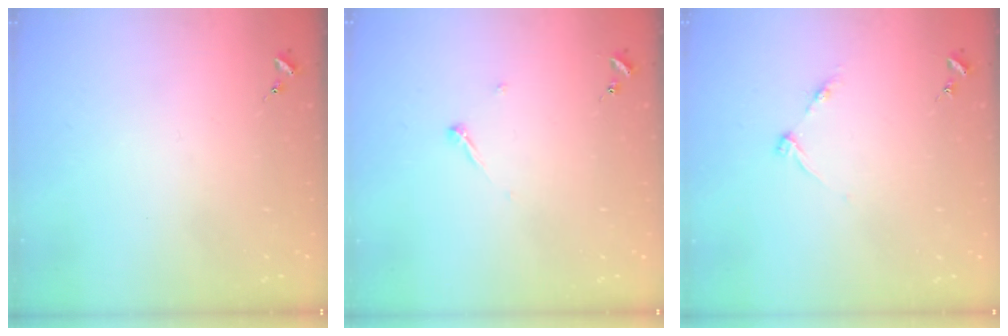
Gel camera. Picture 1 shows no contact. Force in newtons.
{"total": 3.2, "press": 3.2, "slide": 0.3}
{"total": 4.6, "press": 4.6, "slide": 0.5}